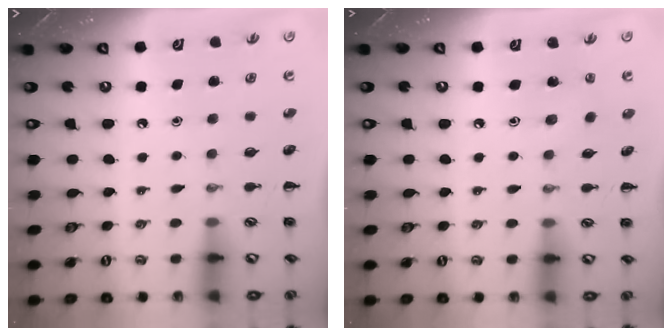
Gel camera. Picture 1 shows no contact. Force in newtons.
{"total": 1.5, "press": 1.4, "slide": 0.7}